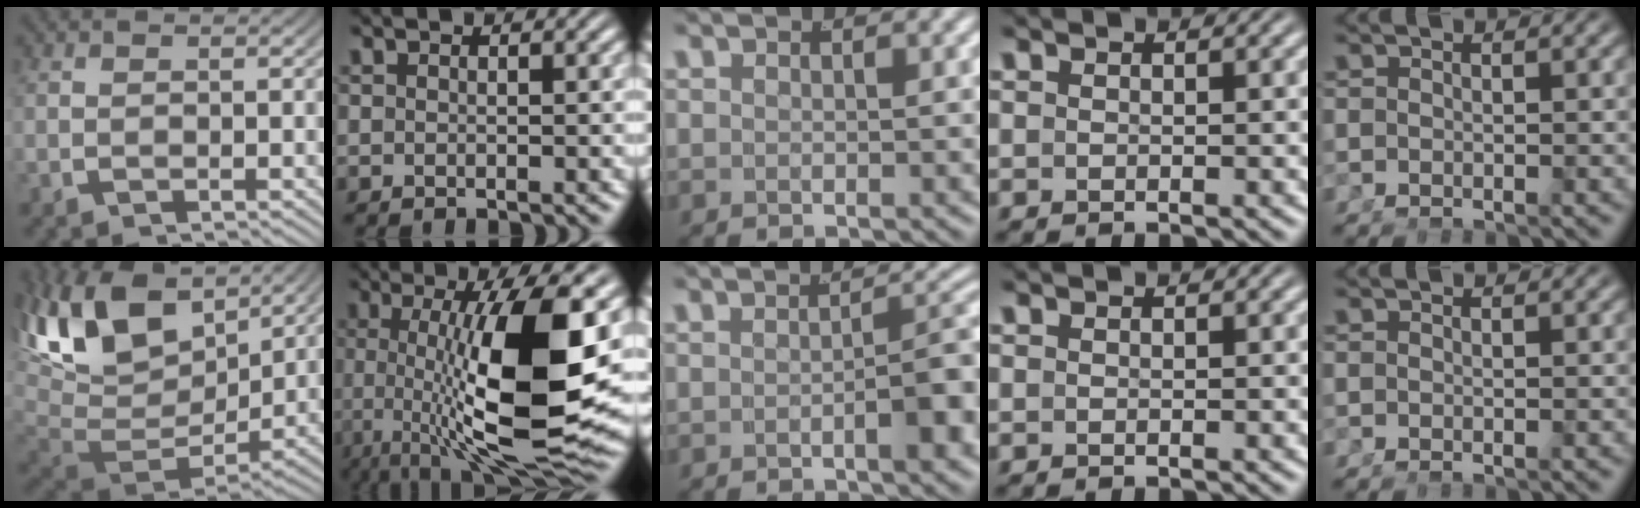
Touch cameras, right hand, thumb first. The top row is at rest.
{"thumb": {"total": 13.8, "force": [3.2, 8.9, 10.0], "torque": [-0.239, -0.037, 0.068]}, "index": {"total": 13.9, "force": [0.2, 3.4, 13.4], "torque": [-0.230, -0.020, 0.017]}, "middle": {"total": 4.2, "force": [-1.6, 1.1, 3.7], "torque": [-0.036, 0.005, -0.027]}}